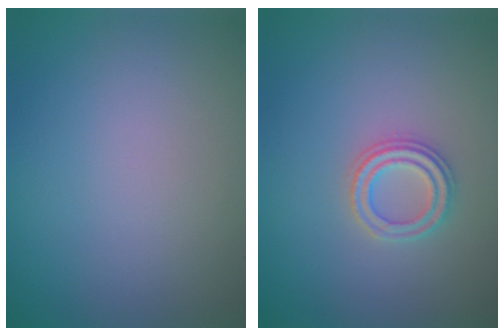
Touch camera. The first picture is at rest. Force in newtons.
{"total": 2.3, "press": 2.3, "slide": 0.3}